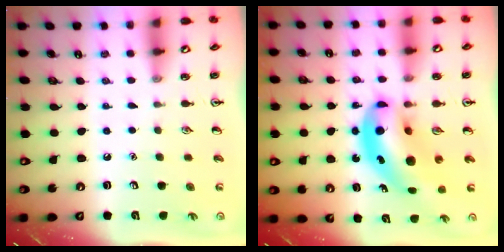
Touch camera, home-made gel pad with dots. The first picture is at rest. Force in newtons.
{"total": 14.1, "press": 13.4, "slide": 4.2}